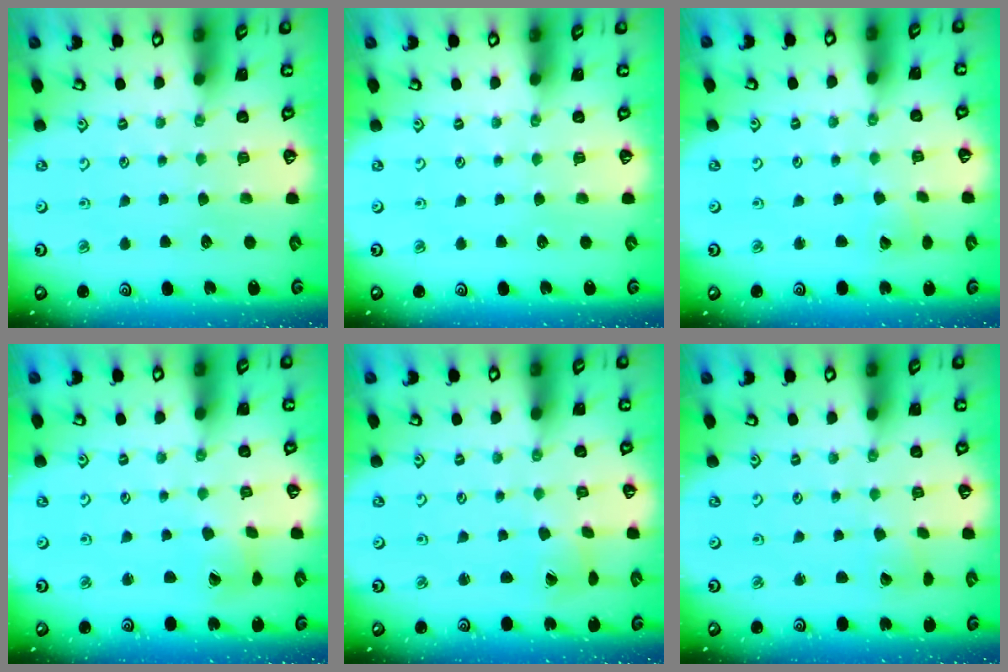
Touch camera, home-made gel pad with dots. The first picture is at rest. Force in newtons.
{"total": 0.0}
{"total": 2.6, "press": 2.6, "slide": 0.3}
{"total": 2.4, "press": 2.4, "slide": 0.4}
{"total": 1.7, "press": 1.7, "slide": 0.2}
{"total": 1.7, "press": 1.7, "slide": 0.3}